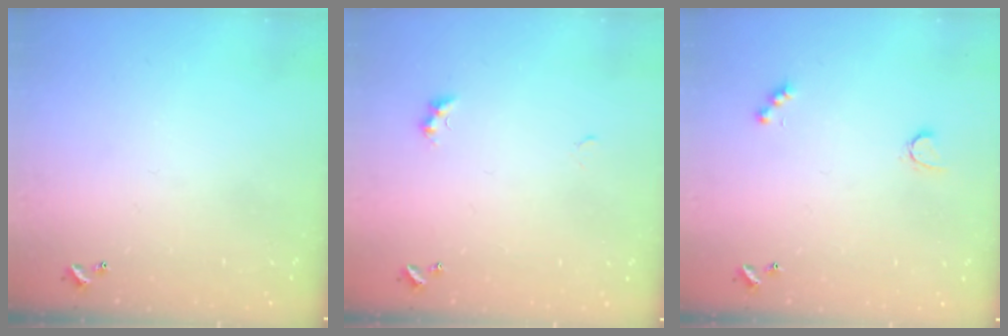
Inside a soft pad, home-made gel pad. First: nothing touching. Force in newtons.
{"total": 2.7, "press": 2.6, "slide": 0.6}
{"total": 2.7, "press": 2.7, "slide": 0.5}